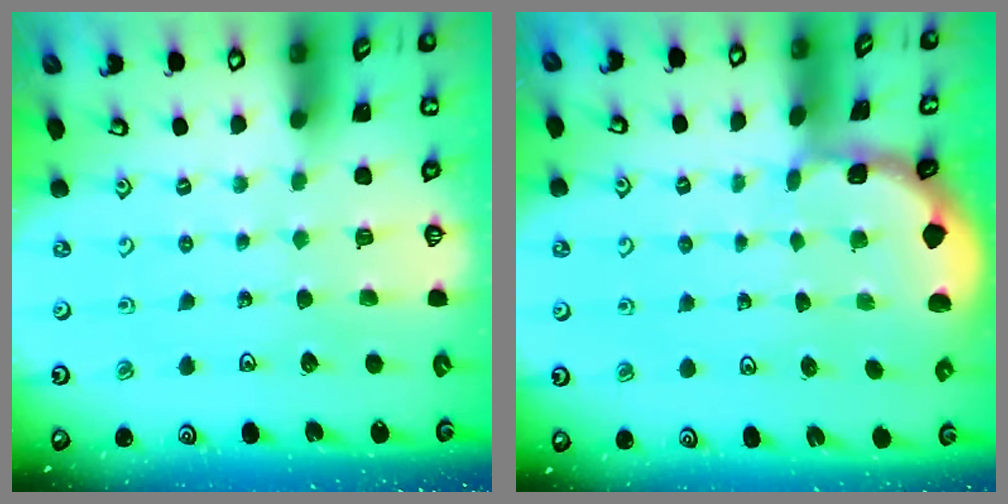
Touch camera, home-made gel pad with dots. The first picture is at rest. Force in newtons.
{"total": 1.3, "press": 1.2, "slide": 0.1}